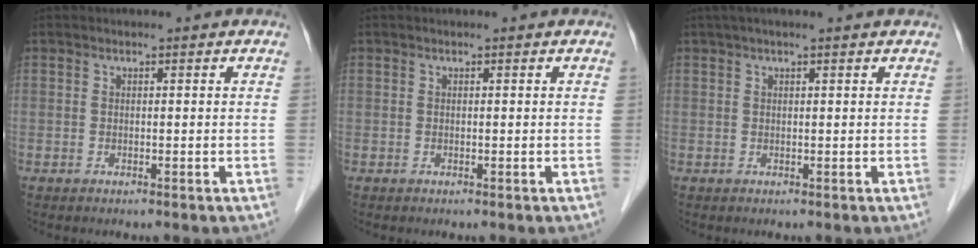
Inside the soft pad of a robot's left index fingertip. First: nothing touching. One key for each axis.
{"total": 0.0}
{"total": 4.7, "fx": 3.8, "fy": -0.1, "fz": 2.8, "tx": -0.039, "ty": 0.034, "tz": 0.051}